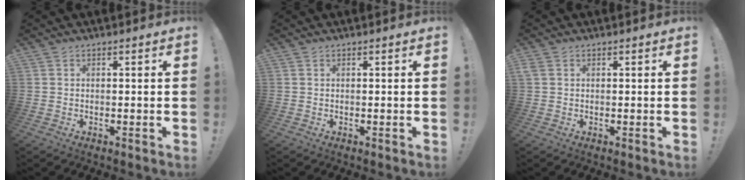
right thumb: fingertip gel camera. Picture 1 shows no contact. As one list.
[{"total": 0.0}, {"total": 1.4, "force": [0.4, 1.0, 0.9], "torque": [-0.024, 0.007, 0.010]}]